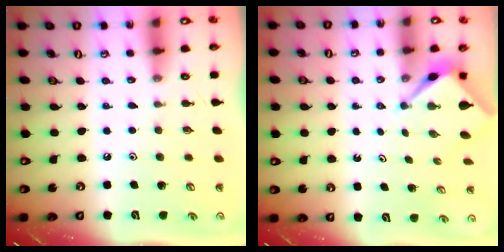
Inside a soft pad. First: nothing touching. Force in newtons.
{"total": 2.7, "press": 2.7, "slide": 0.0}